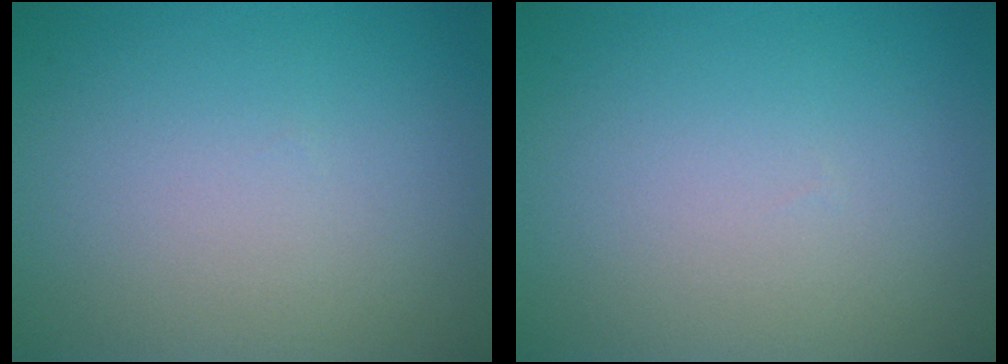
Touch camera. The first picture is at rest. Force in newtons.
{"total": 0.0}